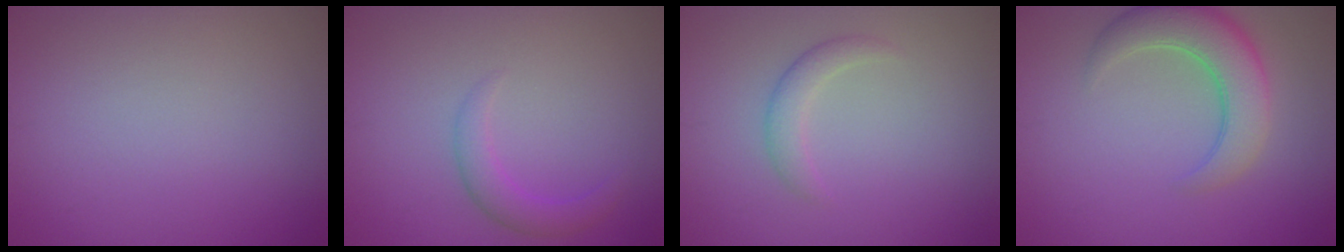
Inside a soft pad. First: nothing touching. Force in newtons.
{"total": 2.0, "press": 2.0, "slide": 0.2}
{"total": 1.6, "press": 1.6, "slide": 0.2}
{"total": 5.3, "press": 5.3, "slide": 0.5}